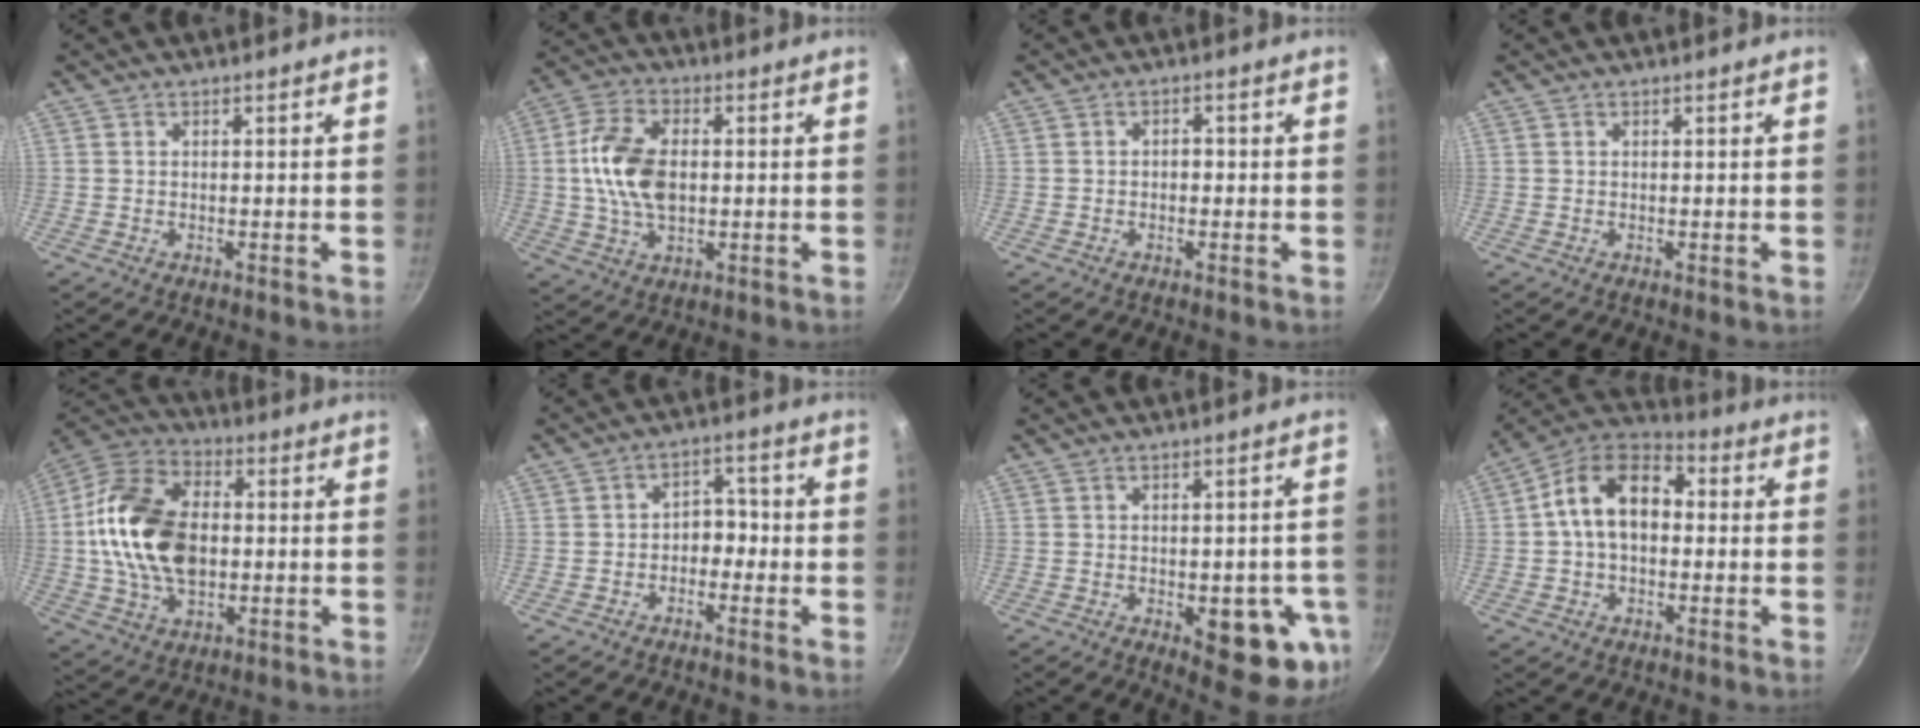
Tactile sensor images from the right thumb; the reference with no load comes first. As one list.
[{"total": 12.2, "force": [0.4, 7.4, 9.7], "torque": [-0.177, 0.015, 0.001]}, {"total": 1.5, "force": [-0.4, 1.1, 0.9], "torque": [-0.011, 0.008, -0.008]}, {"total": 0.0}, {"total": 20.2, "force": [0.1, 13.2, 15.2], "torque": [-0.263, 0.023, -0.007]}, {"total": 4.6, "force": [-1.5, 3.4, 2.7], "torque": [0.001, 0.028, -0.031]}, {"total": 12.6, "force": [-3.4, 5.4, 10.9], "torque": [-0.093, -0.003, -0.037]}, {"total": 13.5, "force": [0.9, 9.0, 10.0], "torque": [-0.133, 0.036, -0.006]}]